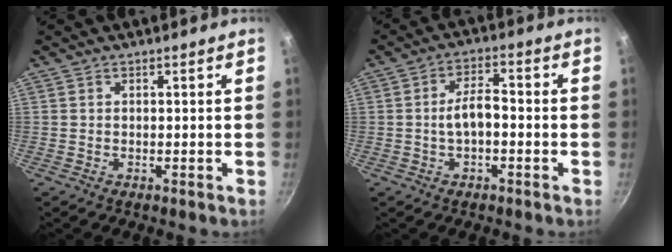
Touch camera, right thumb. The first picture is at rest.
{"total": 5.5, "force": [-0.8, 2.7, 4.7], "torque": [-0.083, 0.023, -0.020]}